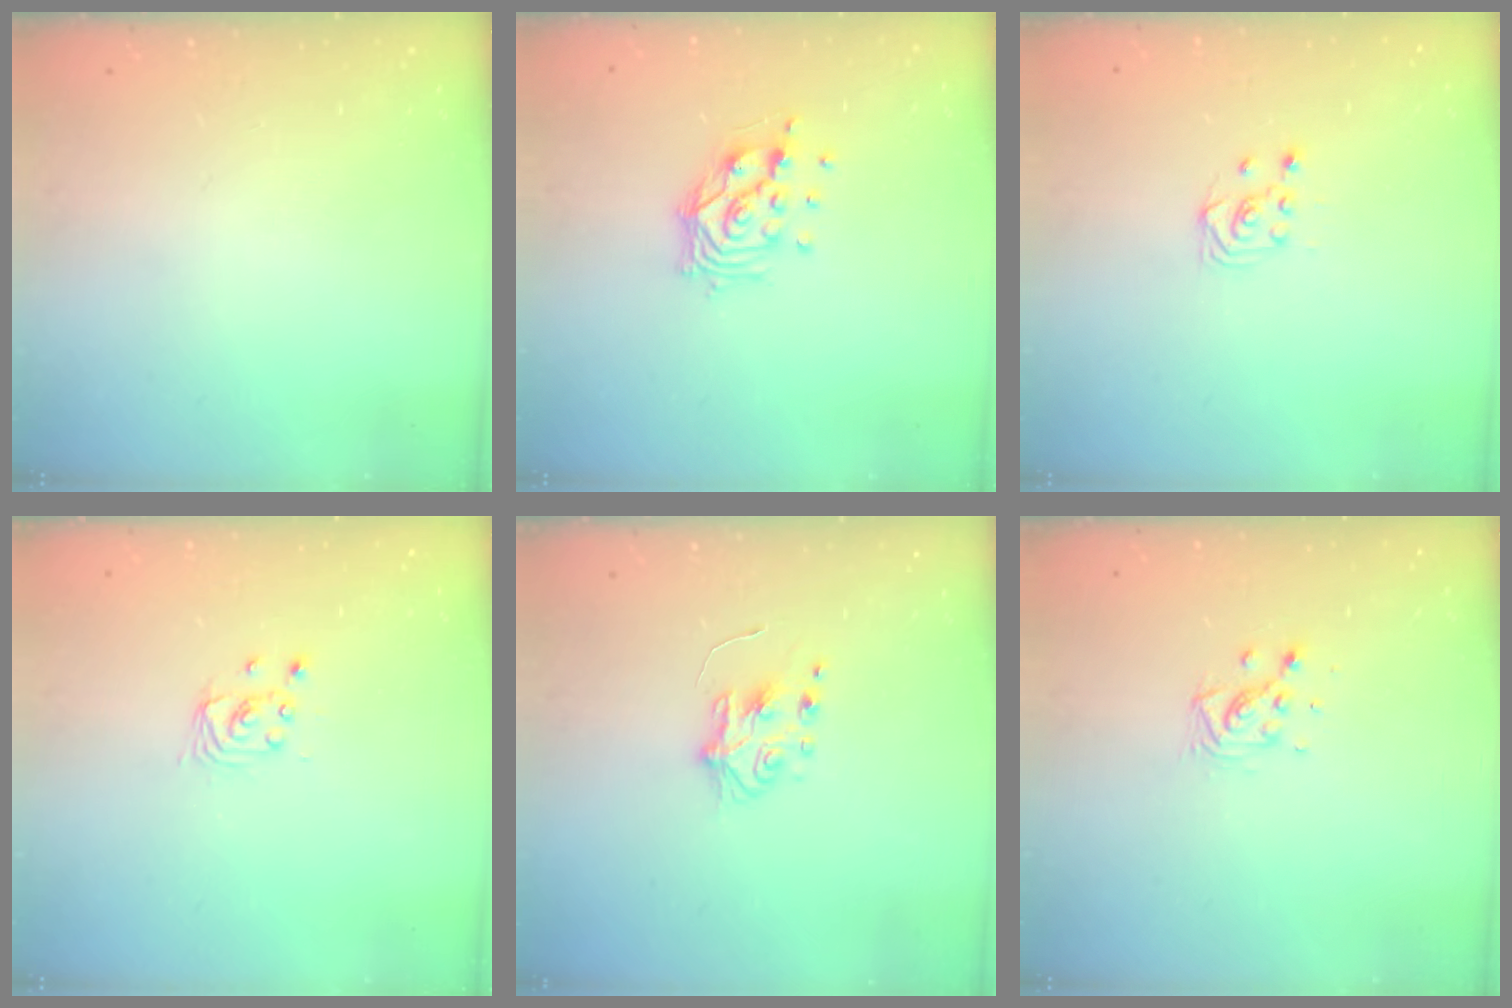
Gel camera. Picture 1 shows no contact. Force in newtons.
{"total": 10.1, "press": 10.0, "slide": 1.1}
{"total": 2.5, "press": 2.2, "slide": 1.2}
{"total": 2.8, "press": 2.8, "slide": 0.1}
{"total": 5.8, "press": 5.8, "slide": 0.6}
{"total": 6.7, "press": 6.3, "slide": 2.3}